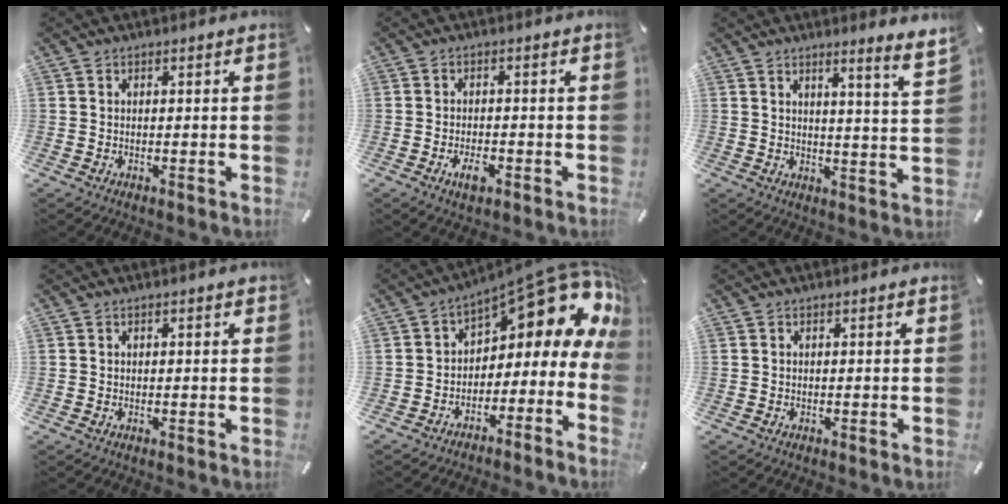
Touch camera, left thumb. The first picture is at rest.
{"total": 3.7, "force": [-1.8, 1.7, 2.7], "torque": [-0.056, 0.003, -0.034]}
{"total": 6.0, "force": [4.3, -0.6, 4.1], "torque": [-0.062, -0.037, 0.068]}
{"total": 0.5, "force": [0.3, 0.2, 0.4], "torque": [-0.008, 0.002, 0.004]}
{"total": 12.5, "force": [7.7, 5.8, 8.0], "torque": [-0.099, -0.064, 0.119]}
{"total": 0.0}